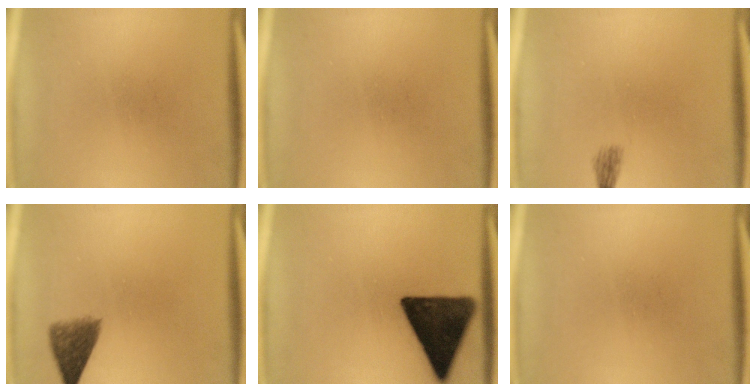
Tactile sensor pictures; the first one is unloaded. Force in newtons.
{"total": 0.0}
{"total": 1.4}
{"total": 4.8}
{"total": 15.8}
{"total": 0.0}